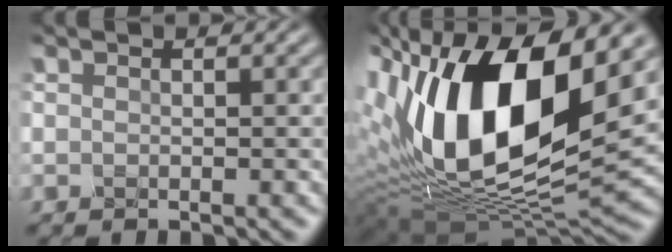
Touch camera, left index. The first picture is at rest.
{"total": 15.9, "force": [3.9, 7.8, 13.3], "torque": [-0.273, 0.008, 0.071]}